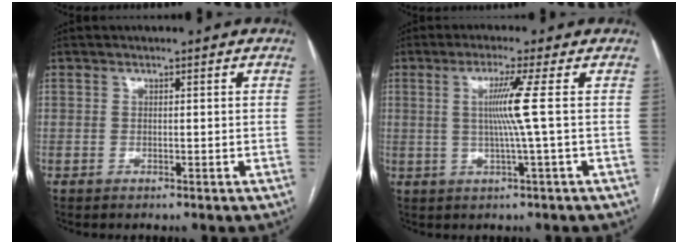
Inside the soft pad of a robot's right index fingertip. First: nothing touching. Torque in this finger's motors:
{"motor_torque": [0.84, 0.08, 0.20, 0.13]}